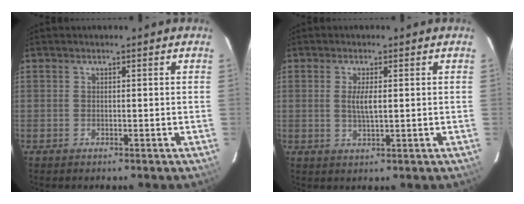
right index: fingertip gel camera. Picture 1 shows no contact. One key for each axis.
{"total": 3.1, "fx": 0.3, "fy": 0.7, "fz": 3.0, "tx": -0.058, "ty": -0.003, "tz": 0.006}